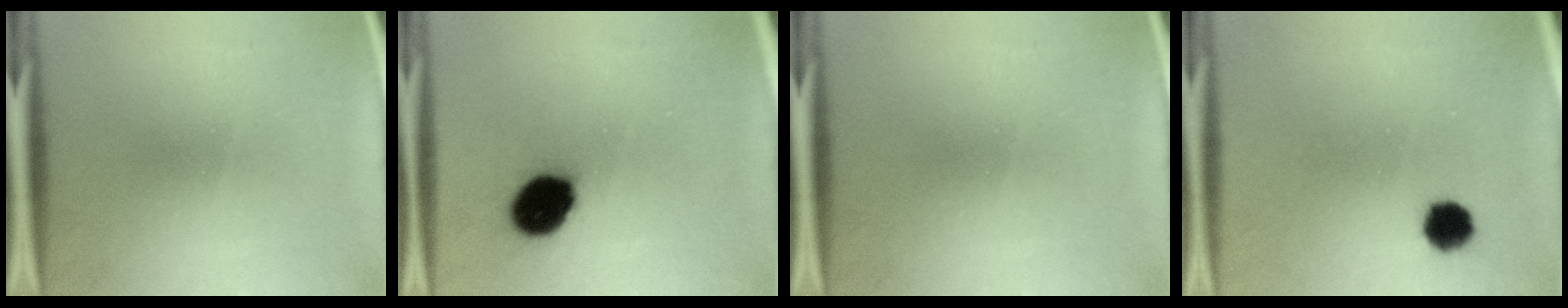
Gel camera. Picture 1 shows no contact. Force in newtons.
{"total": 11.6}
{"total": 0.0}
{"total": 4.9}